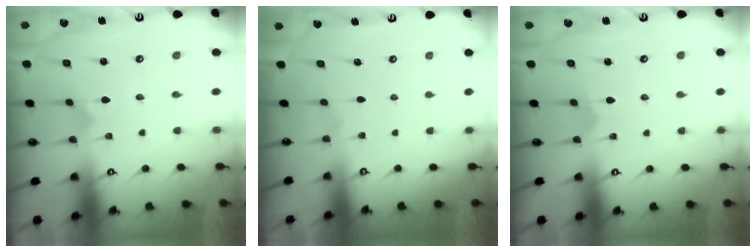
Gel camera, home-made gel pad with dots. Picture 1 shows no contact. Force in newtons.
{"total": 0.0}
{"total": 2.4, "press": 2.4, "slide": 0.2}